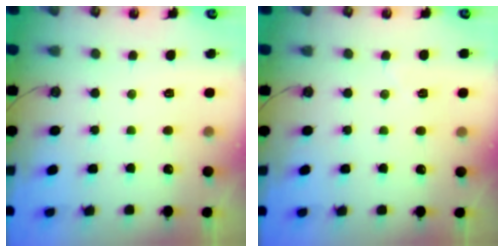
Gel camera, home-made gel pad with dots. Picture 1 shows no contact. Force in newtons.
{"total": 2.9, "press": 2.4, "slide": 1.7}